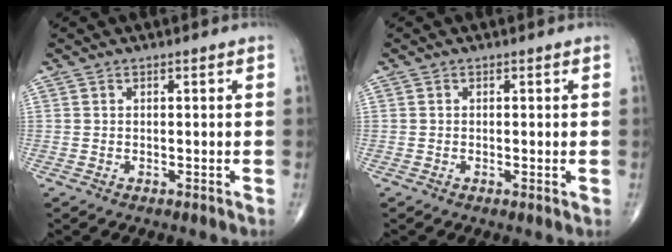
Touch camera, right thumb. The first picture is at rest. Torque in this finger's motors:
{"motor_torque": [-0.12, 0.20, 0.07, 0.04, -0.01]}